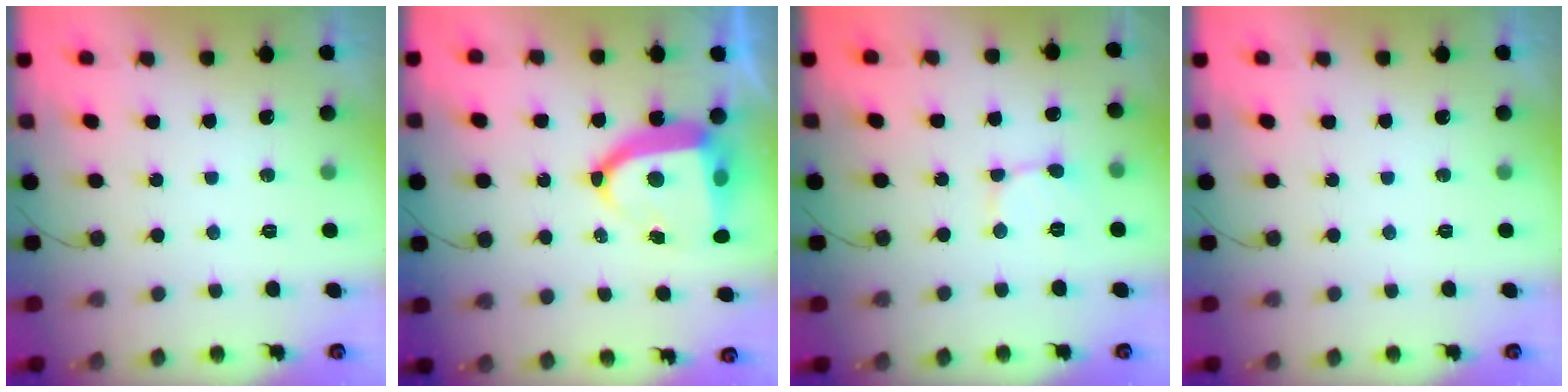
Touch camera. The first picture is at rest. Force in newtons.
{"total": 11.8, "press": 11.7, "slide": 1.5}
{"total": 2.9, "press": 2.9, "slide": 0.2}
{"total": 0.0}